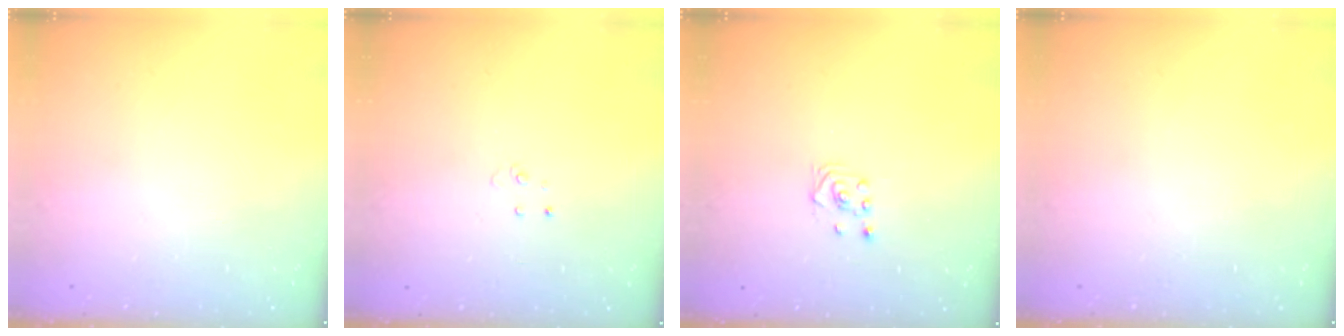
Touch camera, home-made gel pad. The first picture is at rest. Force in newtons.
{"total": 2.7, "press": 2.7, "slide": 0.2}
{"total": 1.6, "press": 1.4, "slide": 0.9}
{"total": 0.0}